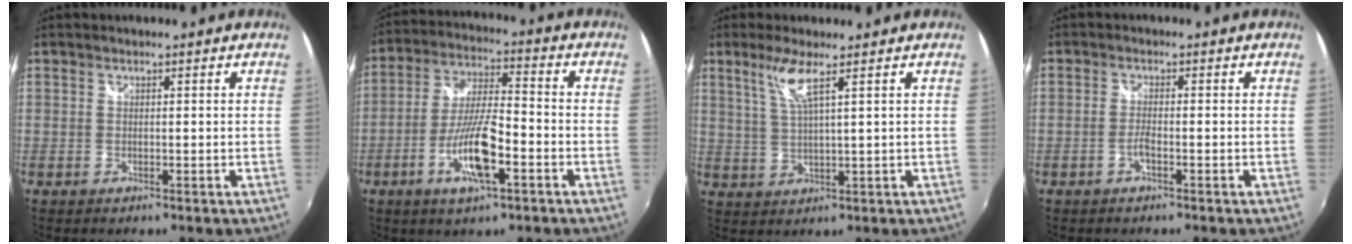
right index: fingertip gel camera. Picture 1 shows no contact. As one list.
[{"total": 11.7, "force": [-5.0, 2.9, 10.2], "torque": [-0.209, -0.005, -0.093]}, {"total": 5.1, "force": [2.9, -0.3, 4.2], "torque": [-0.086, -0.003, 0.061]}, {"total": 1.7, "force": [-1.0, 0.0, 1.4], "torque": [-0.032, 0.001, -0.020]}]